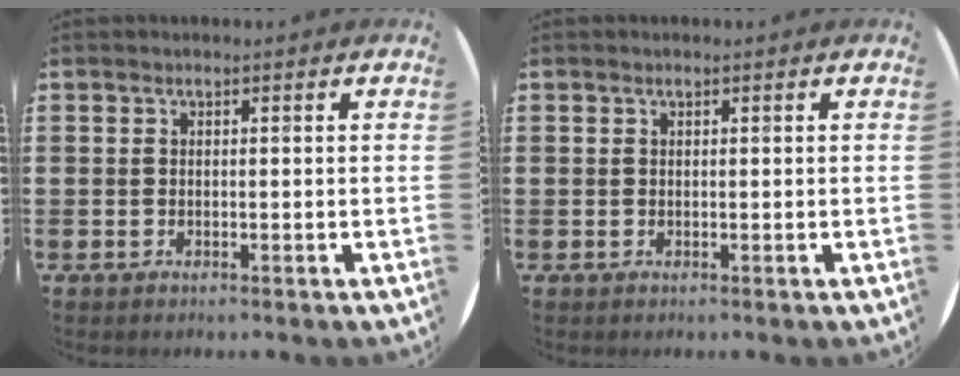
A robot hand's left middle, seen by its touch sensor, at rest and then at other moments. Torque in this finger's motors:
{"motor_torque": [-0.24, 0.13, -0.04, -0.01]}